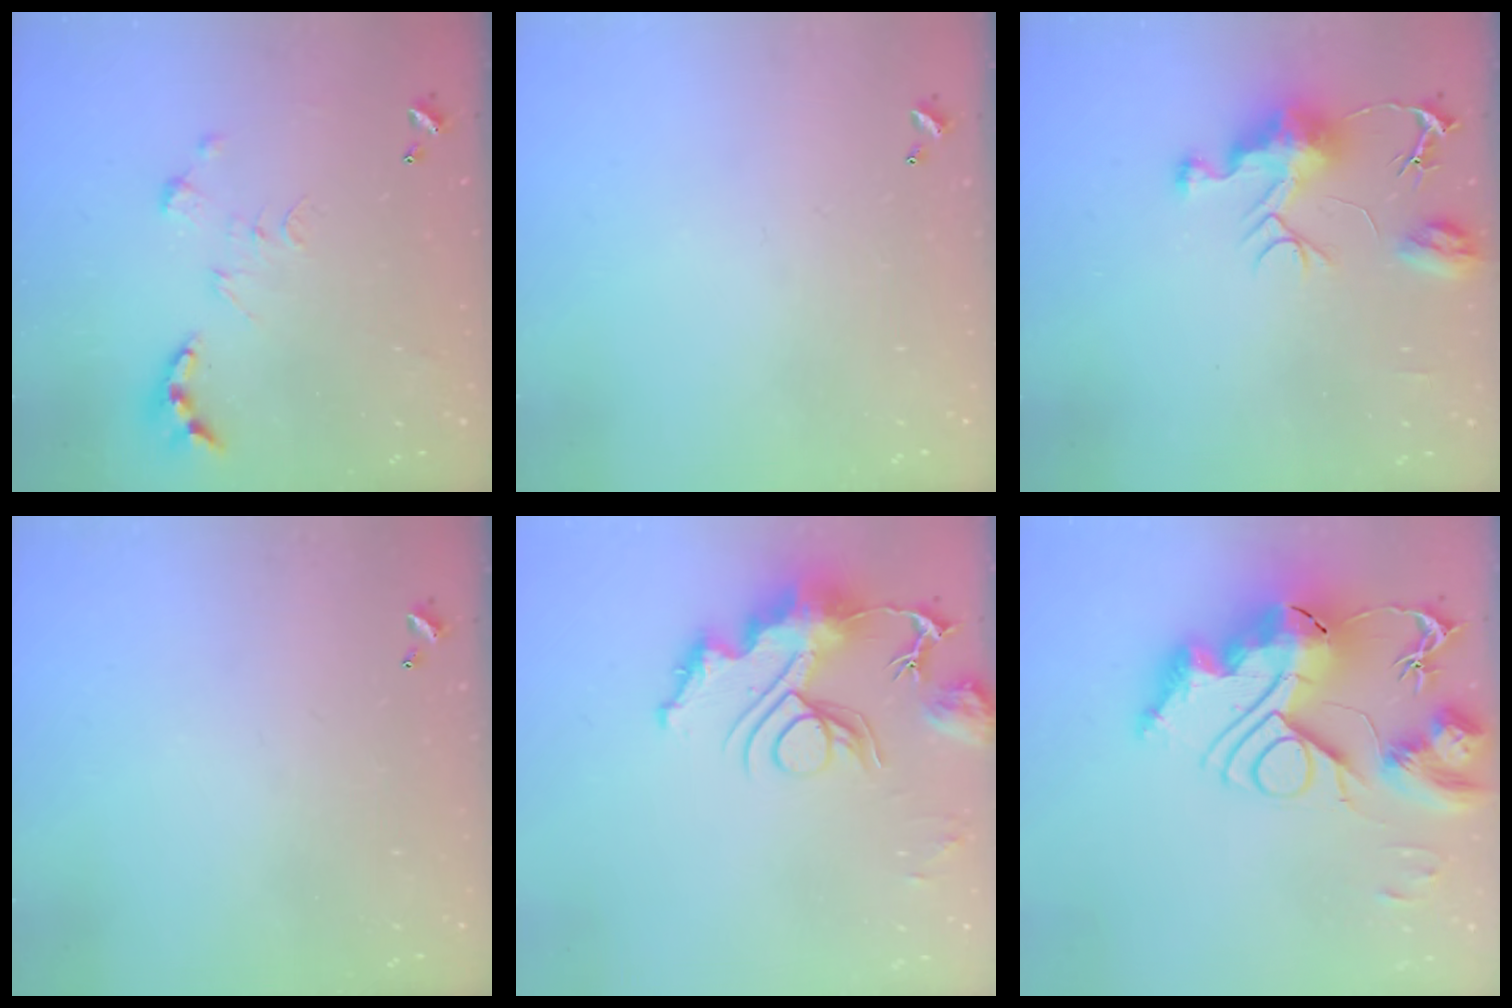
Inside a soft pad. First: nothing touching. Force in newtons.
{"total": 0.0}
{"total": 9.2, "press": 9.2, "slide": 1.0}
{"total": 0.0}
{"total": 13.9, "press": 13.8, "slide": 1.5}
{"total": 0.7, "press": 0.7, "slide": 0.0}